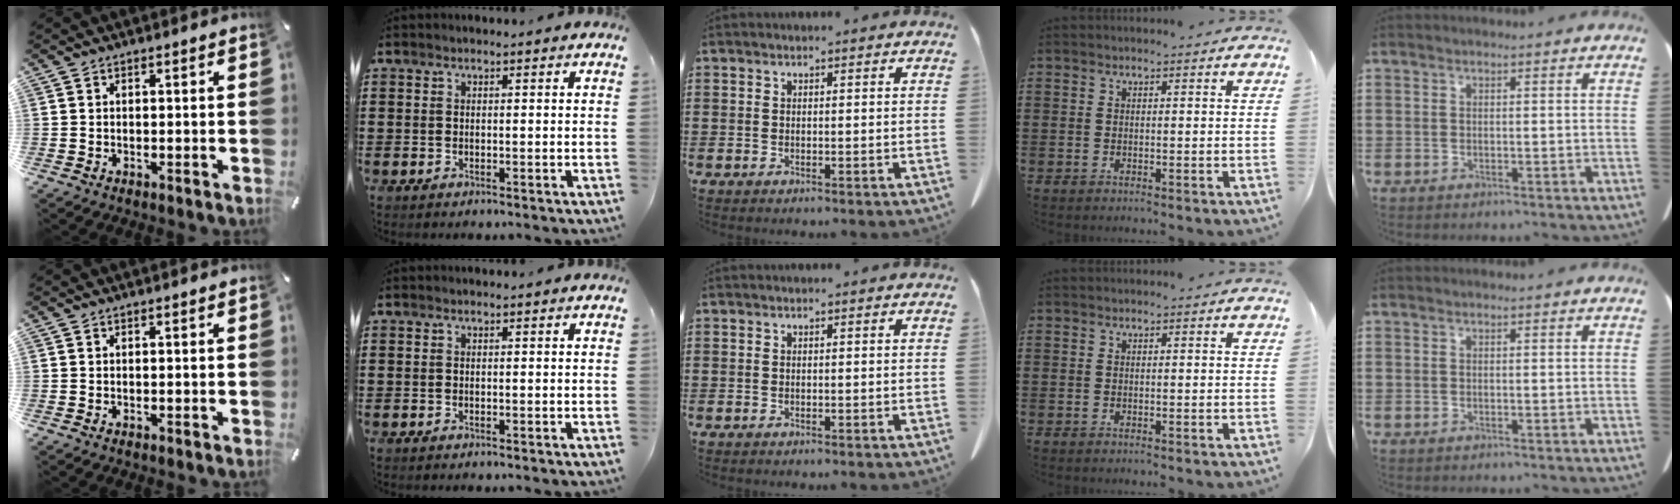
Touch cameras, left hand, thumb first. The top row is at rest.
{}